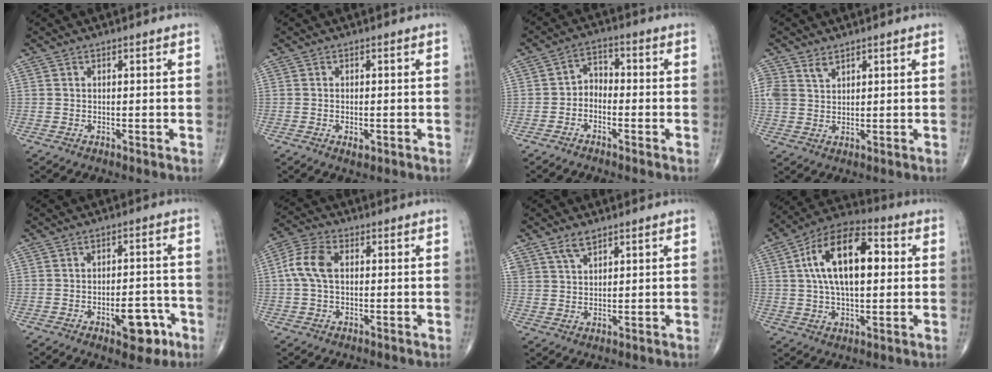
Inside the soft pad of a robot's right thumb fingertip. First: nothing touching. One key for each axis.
{"total": 1.5, "fx": -0.5, "fy": 0.7, "fz": 1.2, "tx": -0.020, "ty": -0.003, "tz": -0.006}
{"total": 4.0, "fx": -1.7, "fy": 2.9, "fz": 2.1, "tx": -0.017, "ty": 0.028, "tz": -0.044}
{"total": 4.1, "fx": 2.6, "fy": 2.7, "fz": 1.6, "tx": -0.024, "ty": -0.011, "tz": 0.058}
{"total": 7.8, "fx": -3.5, "fy": 3.9, "fz": 5.8, "tx": -0.057, "ty": 0.025, "tz": -0.043}
{"total": 7.1, "fx": 0.8, "fy": 4.4, "fz": 5.6, "tx": -0.125, "ty": 0.020, "tz": 0.009}
{"total": 4.1, "fx": 2.9, "fy": 2.0, "fz": 2.1, "tx": -0.032, "ty": -0.013, "tz": 0.060}
{"total": 17.7, "fx": 3.3, "fy": 9.0, "fz": 14.8, "tx": -0.242, "ty": 0.023, "tz": 0.048}